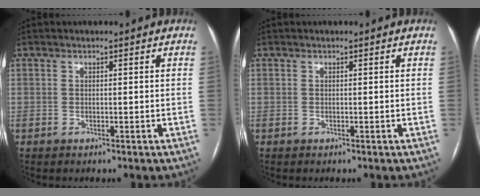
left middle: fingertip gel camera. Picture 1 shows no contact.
{"total": 0.0}